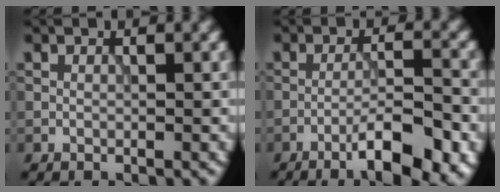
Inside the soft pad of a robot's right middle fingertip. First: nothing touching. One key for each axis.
{"total": 6.8, "fx": -3.9, "fy": 1.3, "fz": 5.4, "tx": -0.086, "ty": 0.008, "tz": -0.060}